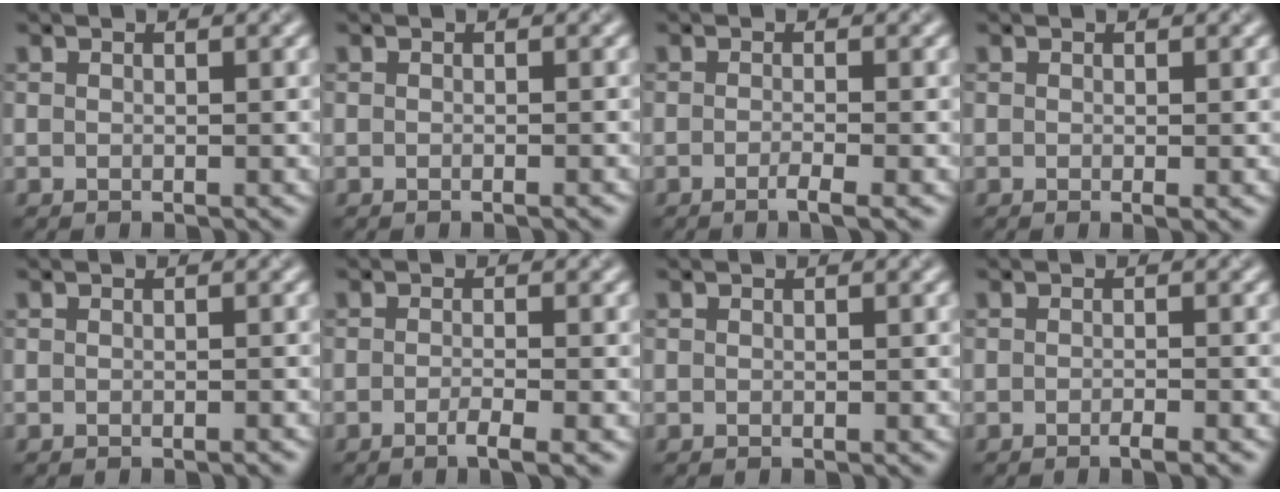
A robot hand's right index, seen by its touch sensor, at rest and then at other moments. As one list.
[{"total": 0.9, "force": [-0.3, 0.3, 0.8], "torque": [-0.006, -0.001, -0.003]}, {"total": 2.0, "force": [-0.9, 0.7, 1.7], "torque": [-0.023, -0.003, -0.018]}, {"total": 0.7, "force": [-0.1, 0.1, 0.6], "torque": [-0.010, -0.004, -0.001]}, {"total": 0.8, "force": [-0.4, 0.3, 0.7], "torque": [-0.004, 0.000, -0.003]}, {"total": 2.3, "force": [-1.0, 0.7, 2.0], "torque": [-0.028, -0.002, -0.022]}, {"total": 0.0}, {"total": 1.6, "force": [-0.9, 0.5, 1.3], "torque": [-0.012, -0.001, -0.015]}]